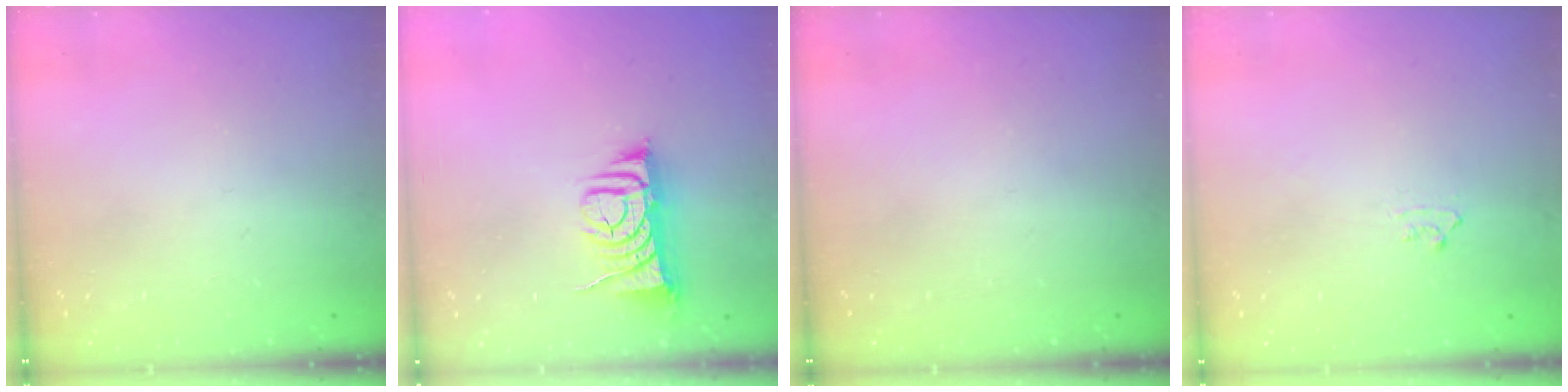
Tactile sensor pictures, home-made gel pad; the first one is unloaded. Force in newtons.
{"total": 8.3, "press": 8.2, "slide": 1.0}
{"total": 0.0}
{"total": 4.6, "press": 4.5, "slide": 0.5}